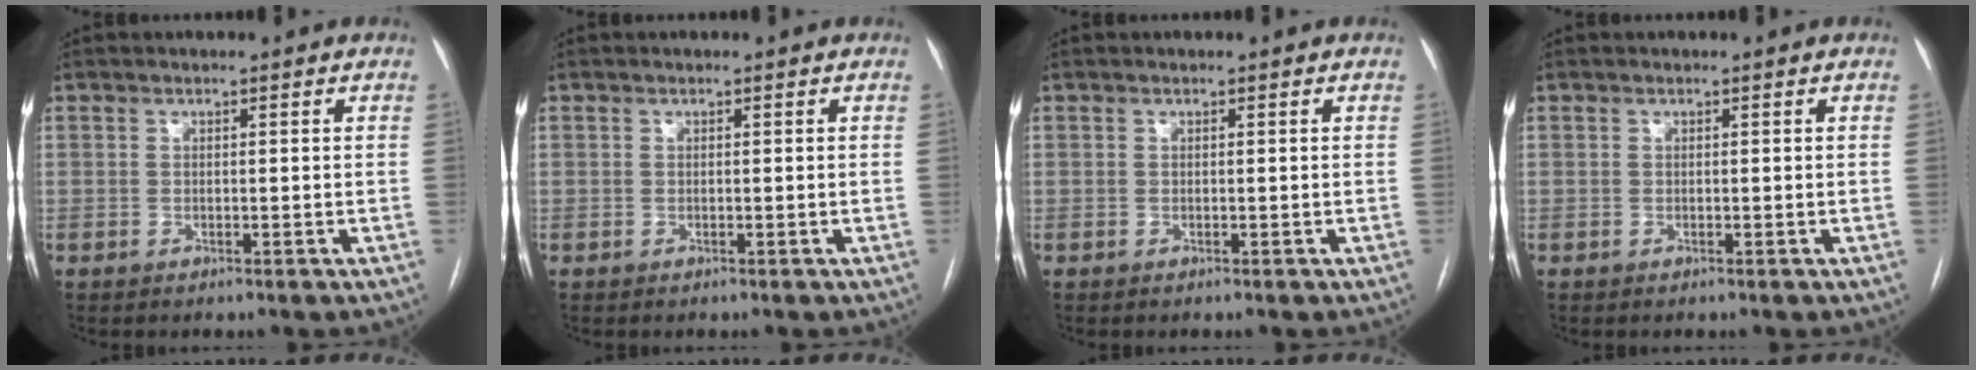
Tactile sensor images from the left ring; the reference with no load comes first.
{"total": 0.0}
{"total": 0.0}
{"total": 0.0}